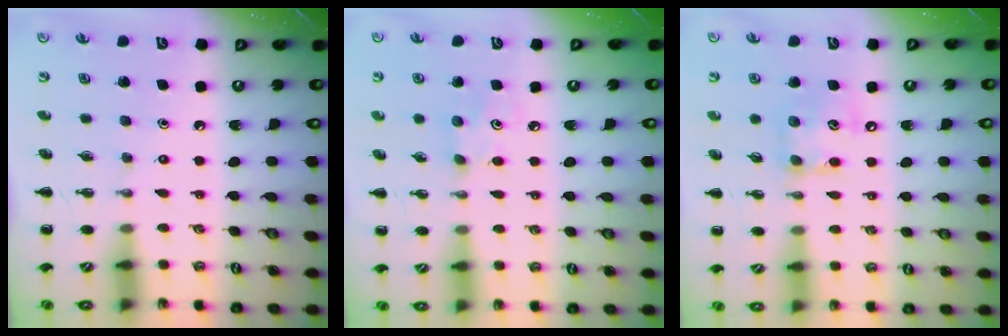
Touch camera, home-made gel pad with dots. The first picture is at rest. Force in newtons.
{"total": 3.5, "press": 3.4, "slide": 0.9}
{"total": 10.3, "press": 10.3, "slide": 1.3}